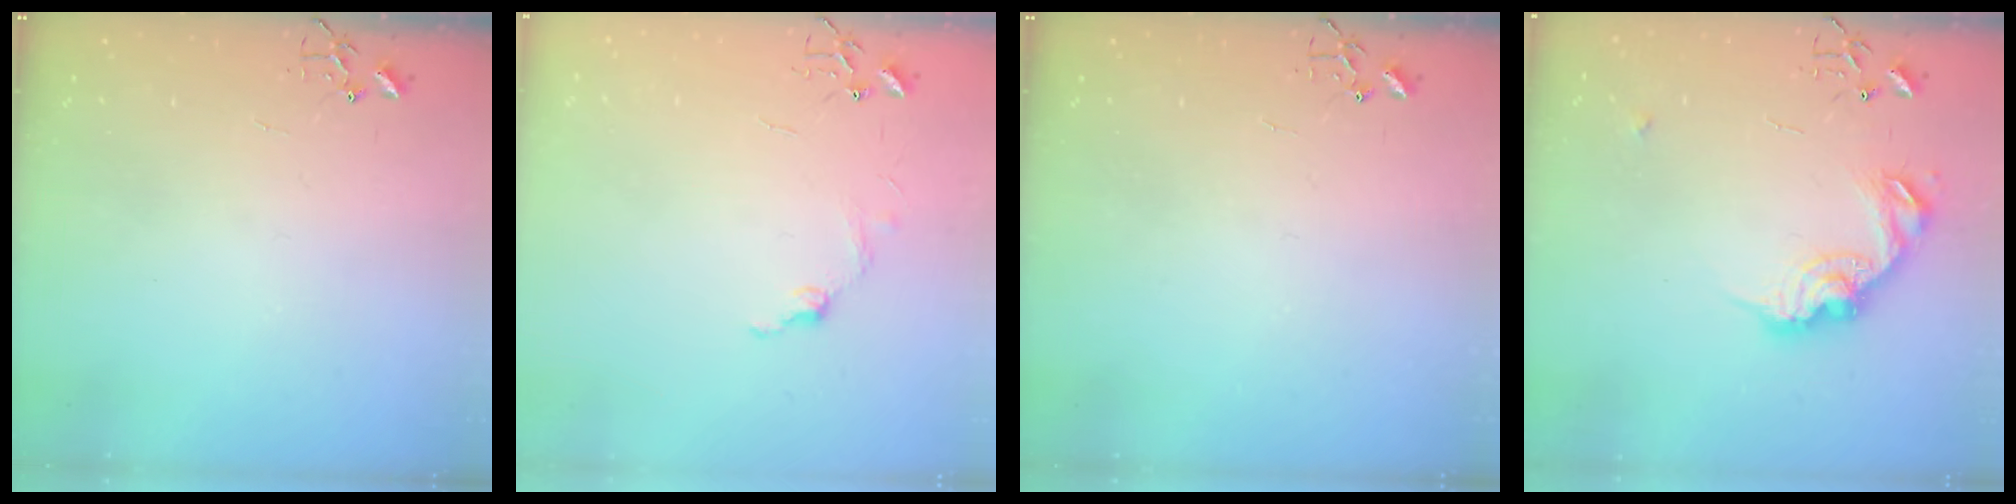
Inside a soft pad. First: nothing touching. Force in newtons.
{"total": 7.7, "press": 7.6, "slide": 0.9}
{"total": 0.0}
{"total": 13.8, "press": 13.8, "slide": 0.4}